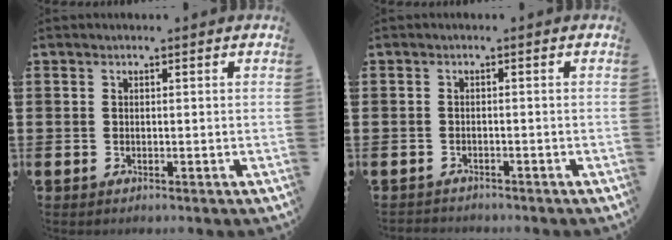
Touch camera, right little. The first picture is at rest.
{"total": 0.9, "force": [-0.9, 0.1, -0.1], "torque": [0.000, 0.002, -0.020]}